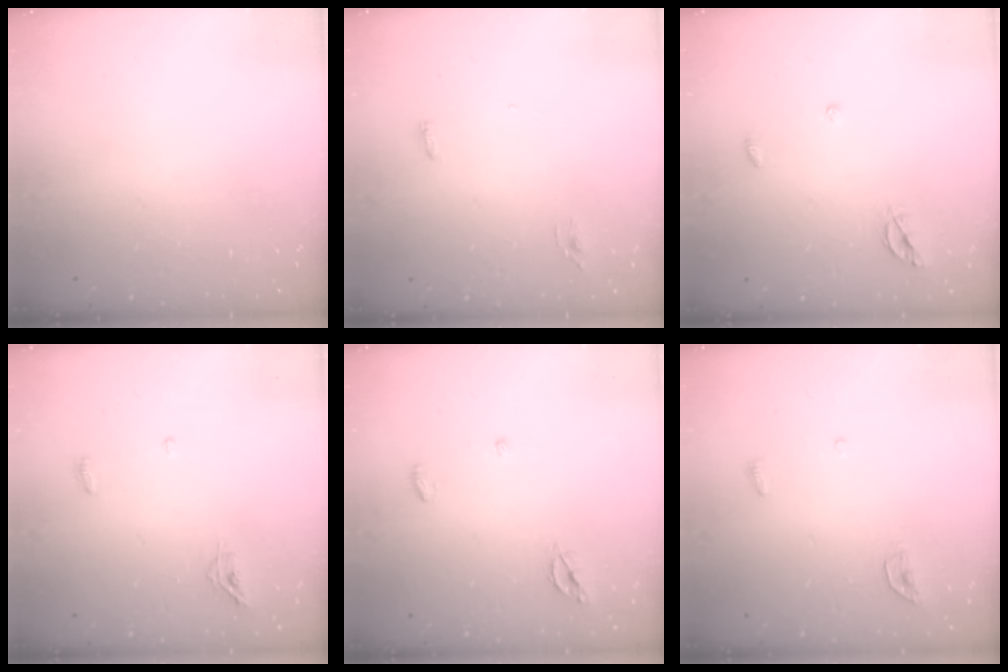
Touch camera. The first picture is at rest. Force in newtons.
{"total": 3.6, "press": 3.2, "slide": 1.6}
{"total": 5.5, "press": 5.5, "slide": 0.2}
{"total": 4.9, "press": 4.8, "slide": 1.0}
{"total": 4.2, "press": 4.2, "slide": 0.3}
{"total": 4.3, "press": 4.3, "slide": 0.4}